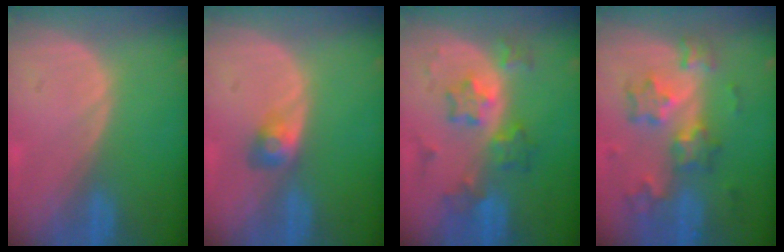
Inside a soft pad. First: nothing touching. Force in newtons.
{"total": 3.0, "press": 2.5, "slide": 1.5}
{"total": 6.6, "press": 6.6, "slide": 0.1}
{"total": 8.6, "press": 7.5, "slide": 4.1}